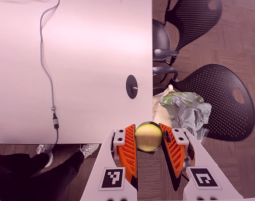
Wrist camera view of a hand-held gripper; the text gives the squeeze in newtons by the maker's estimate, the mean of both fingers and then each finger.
{"total": 11.1, "left": 11.2, "right": 10.9}